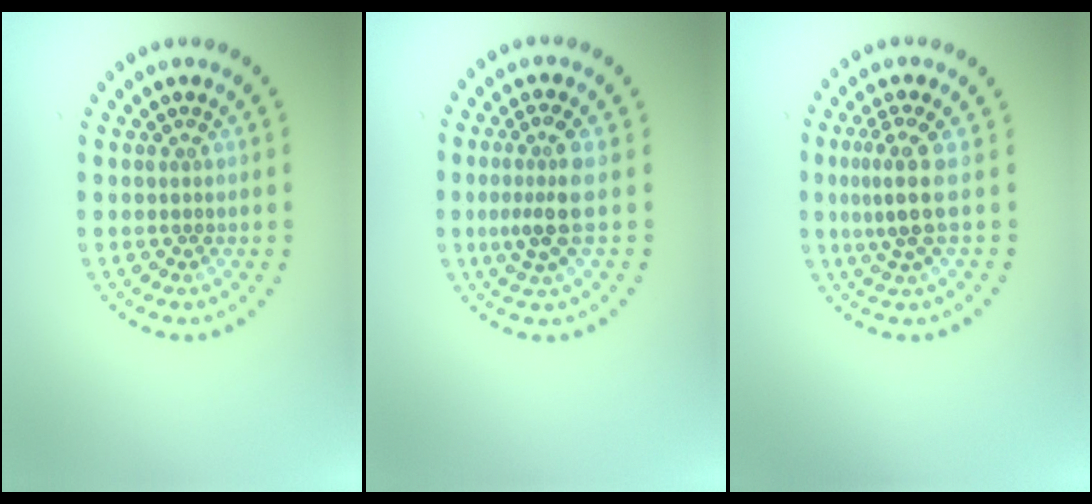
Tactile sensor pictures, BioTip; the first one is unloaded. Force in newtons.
{"total": 3.1, "press": 2.7, "slide": 1.7}
{"total": 3.3, "press": 2.7, "slide": 1.9}